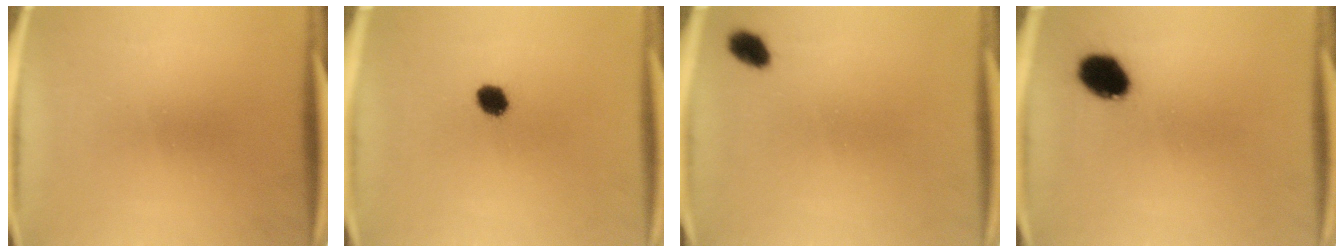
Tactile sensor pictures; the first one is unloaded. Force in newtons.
{"total": 4.2}
{"total": 3.0}
{"total": 8.0}